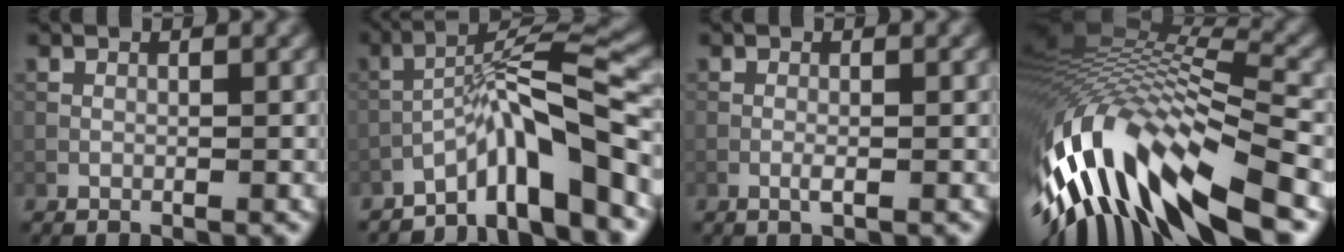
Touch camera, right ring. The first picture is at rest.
{"total": 8.7, "force": [-5.1, 1.3, 7.0], "torque": [-0.109, 0.021, -0.093]}
{"total": 0.9, "force": [-0.3, 0.1, 0.8], "torque": [-0.017, -0.001, -0.008]}
{"total": 15.3, "force": [-6.2, 6.0, 12.6], "torque": [-0.257, 0.011, -0.111]}